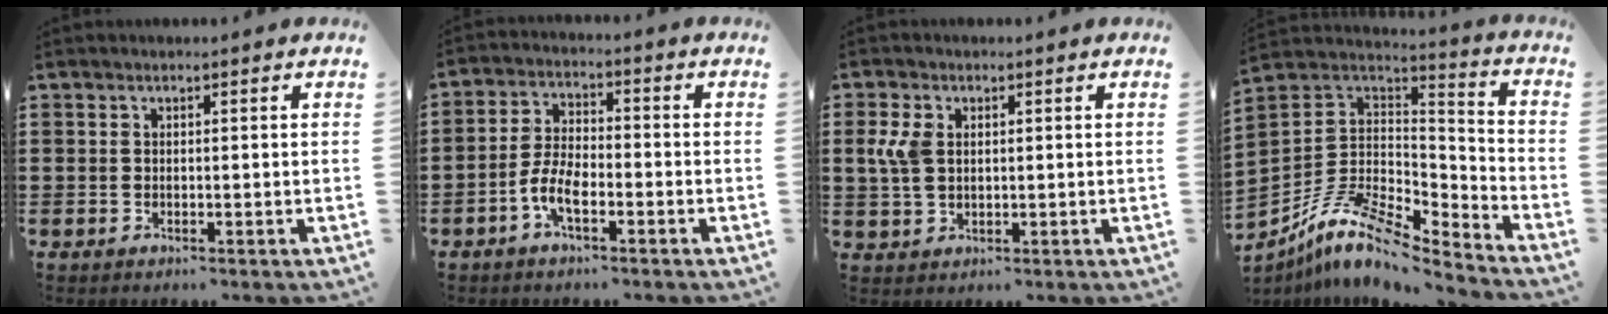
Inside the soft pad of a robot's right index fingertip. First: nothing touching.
{"total": 5.6, "force": [-2.7, 2.2, 4.4], "torque": [-0.110, -0.001, -0.058]}
{"total": 4.5, "force": [1.0, 2.9, 3.3], "torque": [-0.096, 0.002, 0.010]}
{"total": 10.2, "force": [-7.6, 3.3, 6.1], "torque": [-0.140, 0.003, -0.157]}